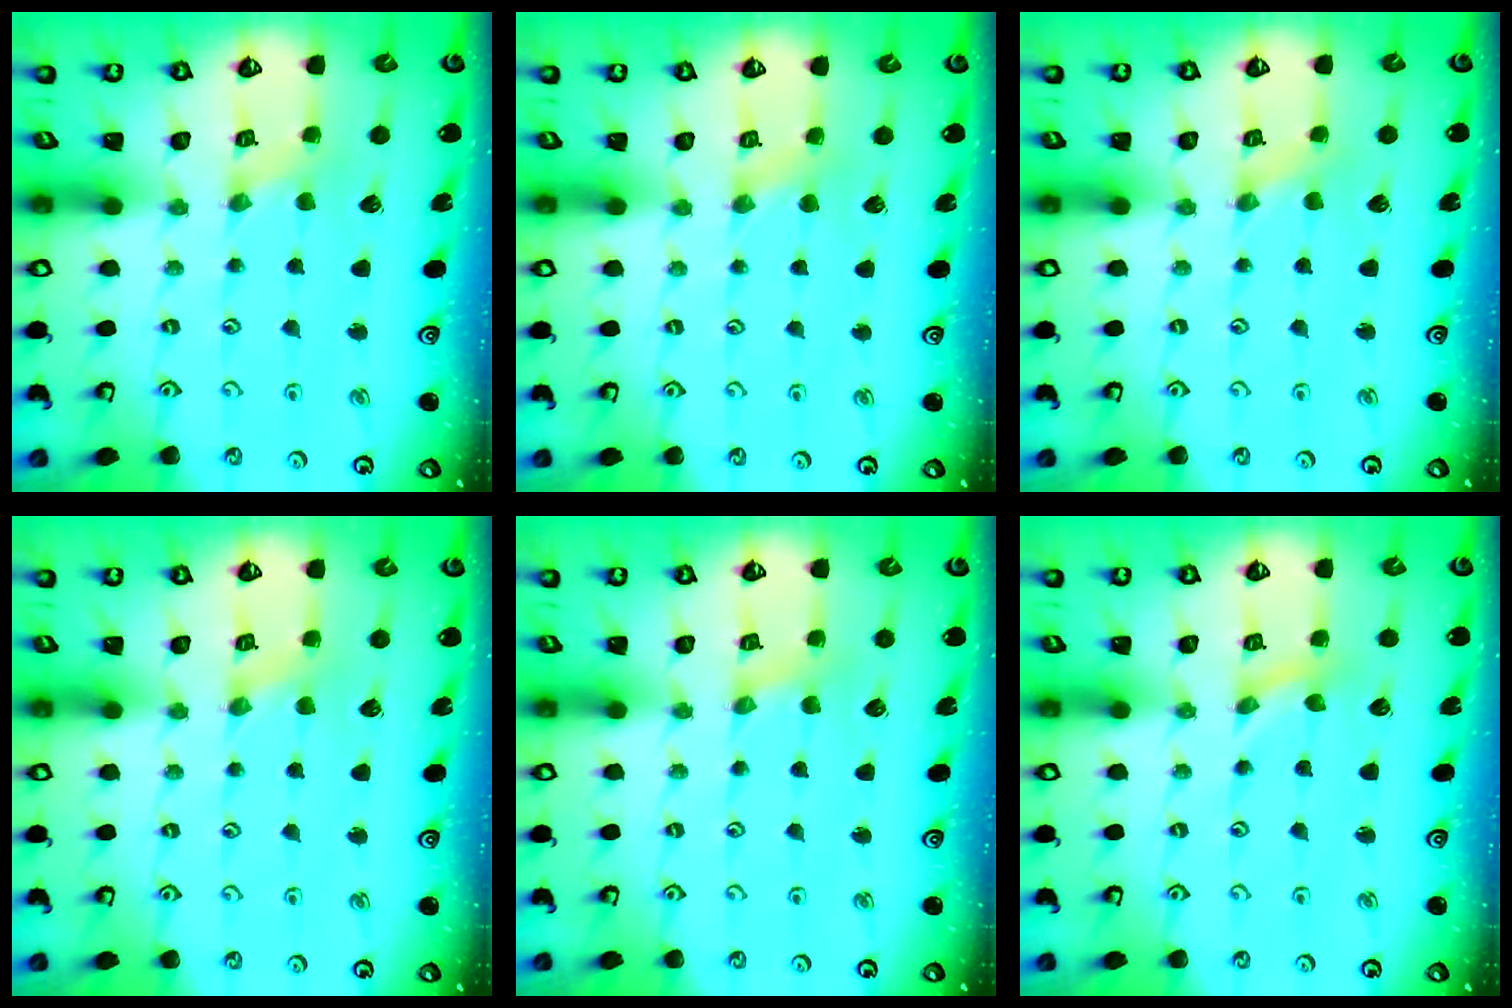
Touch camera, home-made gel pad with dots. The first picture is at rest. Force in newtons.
{"total": 1.8, "press": 1.8, "slide": 0.3}
{"total": 0.0}
{"total": 0.9, "press": 0.9, "slide": 0.2}
{"total": 0.0}
{"total": 0.0}